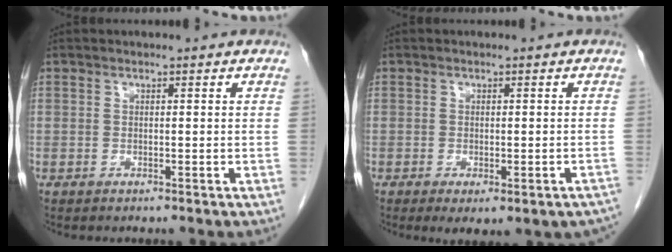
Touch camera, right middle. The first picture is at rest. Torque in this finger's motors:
{"motor_torque": [1.08, -1.05, 0.12, 0.05]}